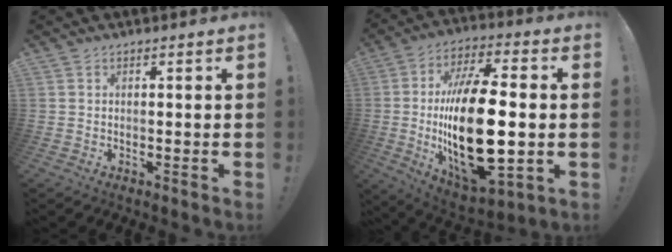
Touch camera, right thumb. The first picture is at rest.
{"total": 28.1, "force": [-1.2, 12.3, 25.3], "torque": [-0.480, -0.009, -0.015]}